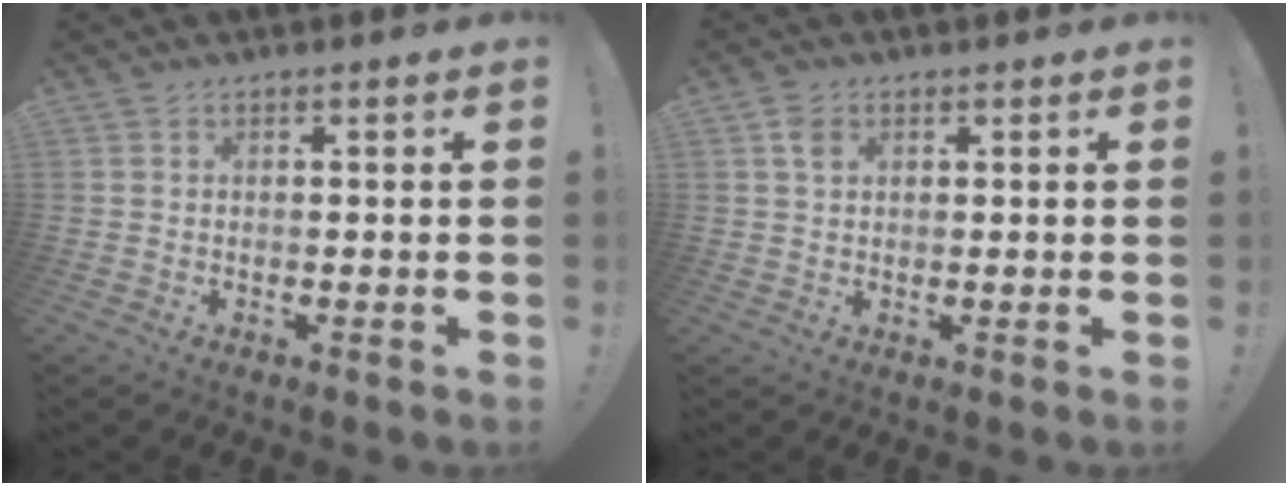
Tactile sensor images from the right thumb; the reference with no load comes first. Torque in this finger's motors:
{"motor_torque": [0.03, -0.02, 0.03, 0.25, 0.00]}